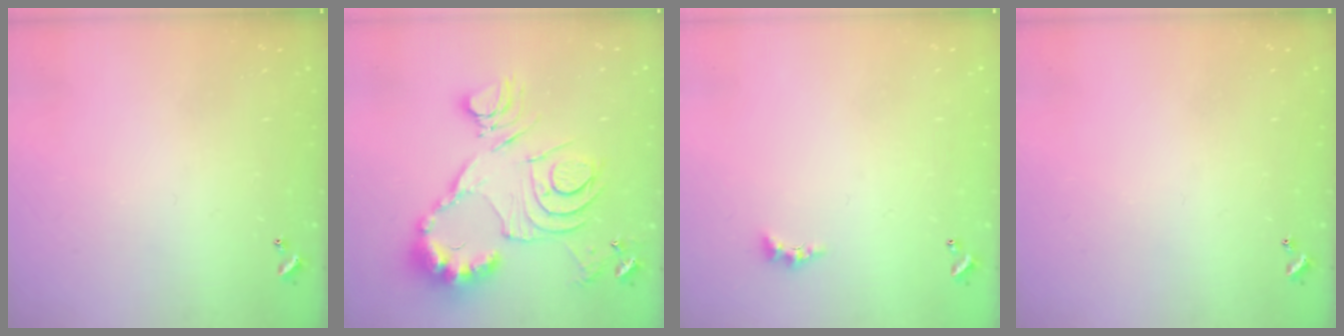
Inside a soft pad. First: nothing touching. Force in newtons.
{"total": 17.7, "press": 17.6, "slide": 1.4}
{"total": 2.2, "press": 2.2, "slide": 0.6}
{"total": 0.0}